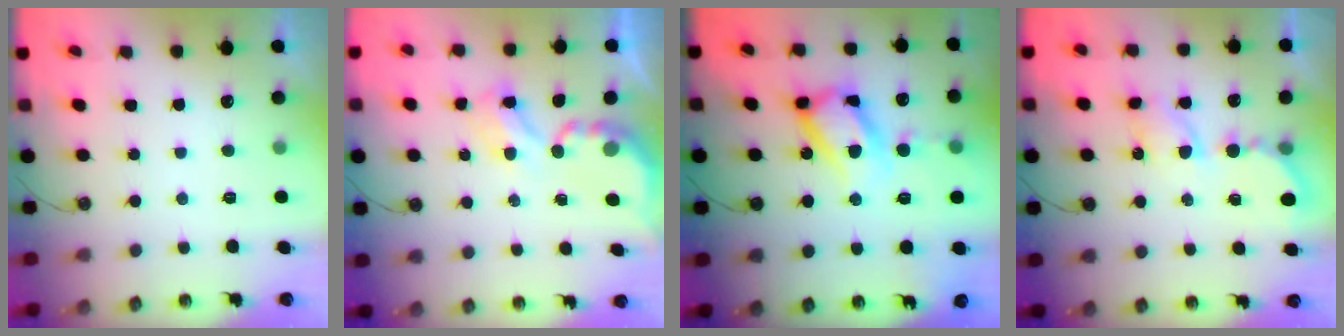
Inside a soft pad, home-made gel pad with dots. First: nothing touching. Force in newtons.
{"total": 4.3, "press": 4.3, "slide": 0.0}
{"total": 19.6, "press": 19.5, "slide": 1.7}
{"total": 6.3, "press": 6.3, "slide": 0.6}